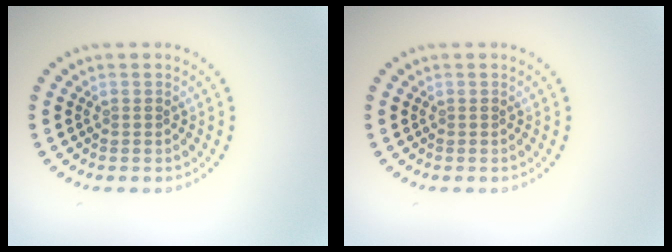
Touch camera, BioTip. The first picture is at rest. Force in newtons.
{"total": 0.0}